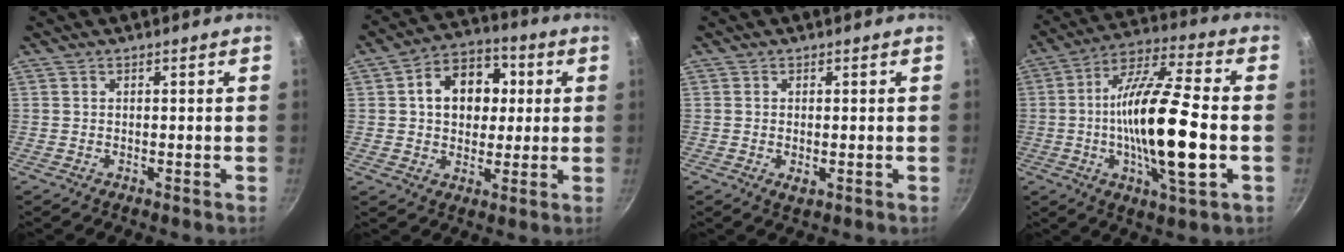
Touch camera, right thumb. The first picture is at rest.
{"total": 13.0, "force": [2.4, 9.8, 8.2], "torque": [-0.087, 0.013, 0.027]}
{"total": 2.1, "force": [-0.4, 1.1, 1.8], "torque": [-0.031, -0.006, -0.004]}
{"total": 20.8, "force": [-2.6, 5.3, 20.0], "torque": [-0.357, 0.024, -0.057]}